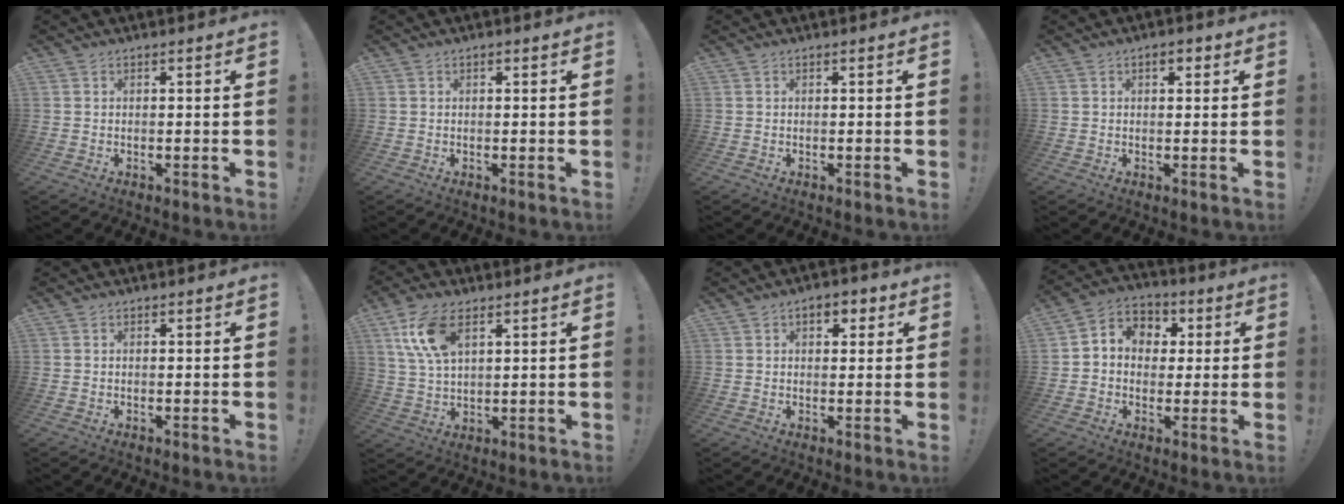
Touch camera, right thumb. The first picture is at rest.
{"total": 0.0}
{"total": 0.0}
{"total": 2.6, "force": [1.0, 1.5, 1.9], "torque": [-0.023, 0.001, 0.013]}
{"total": 0.0}
{"total": 11.4, "force": [5.0, 5.9, 8.4], "torque": [-0.168, -0.004, 0.095]}
{"total": 4.4, "force": [1.7, 3.0, 2.7], "torque": [-0.026, 0.000, 0.026]}
{"total": 7.7, "force": [0.5, 7.2, 2.8], "torque": [-0.036, 0.002, 0.017]}